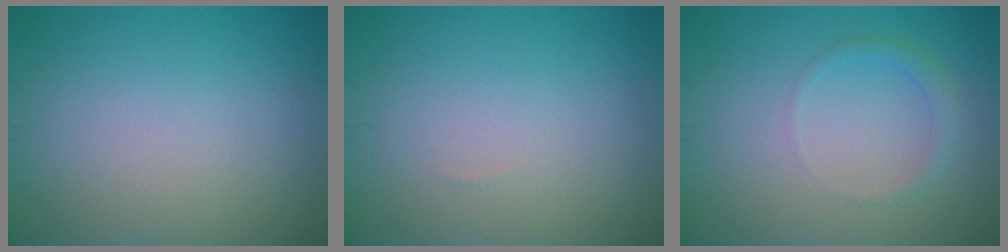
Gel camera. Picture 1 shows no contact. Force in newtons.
{"total": 0.0}
{"total": 1.4, "press": 1.4, "slide": 0.1}